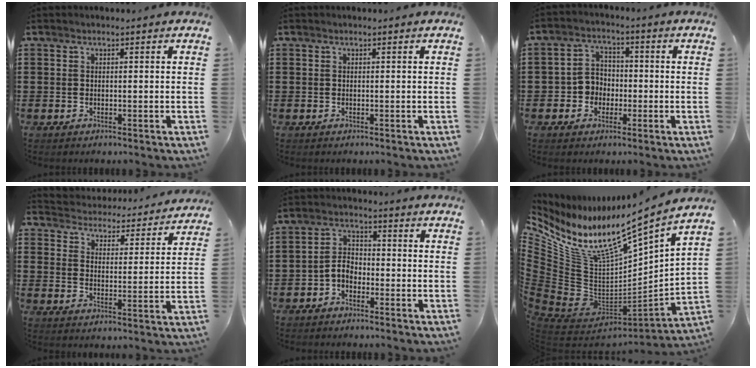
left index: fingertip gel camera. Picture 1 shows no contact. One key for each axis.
{"total": 0.0}
{"total": 4.4, "fx": -1.6, "fy": 3.8, "fz": 1.4, "tx": -0.039, "ty": 0.012, "tz": -0.034}
{"total": 4.1, "fx": 4.1, "fy": 0.0, "fz": -0.5, "tx": -0.019, "ty": -0.039, "tz": 0.066}
{"total": 3.3, "fx": -2.0, "fy": 2.0, "fz": 1.8, "tx": -0.050, "ty": 0.004, "tz": -0.047}
{"total": 12.3, "fx": 7.6, "fy": 3.4, "fz": 9.1, "tx": -0.208, "ty": -0.065, "tz": 0.117}